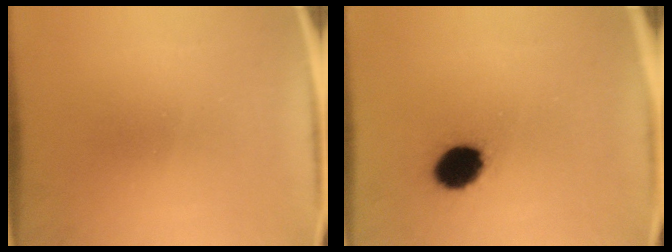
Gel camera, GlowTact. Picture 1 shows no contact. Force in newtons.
{"total": 10.2}